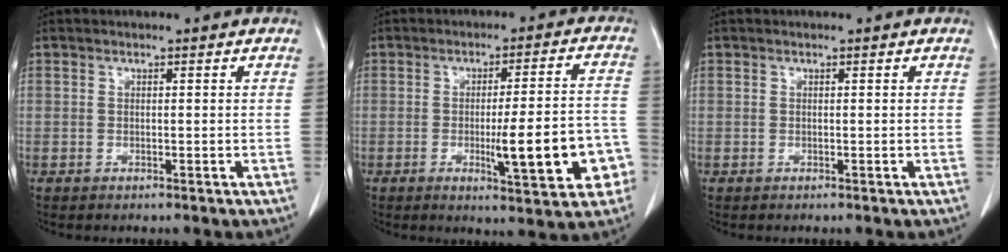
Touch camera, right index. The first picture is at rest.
{"total": 12.3, "force": [-3.6, 2.0, 11.6], "torque": [-0.152, 0.012, -0.042]}
{"total": 0.0}